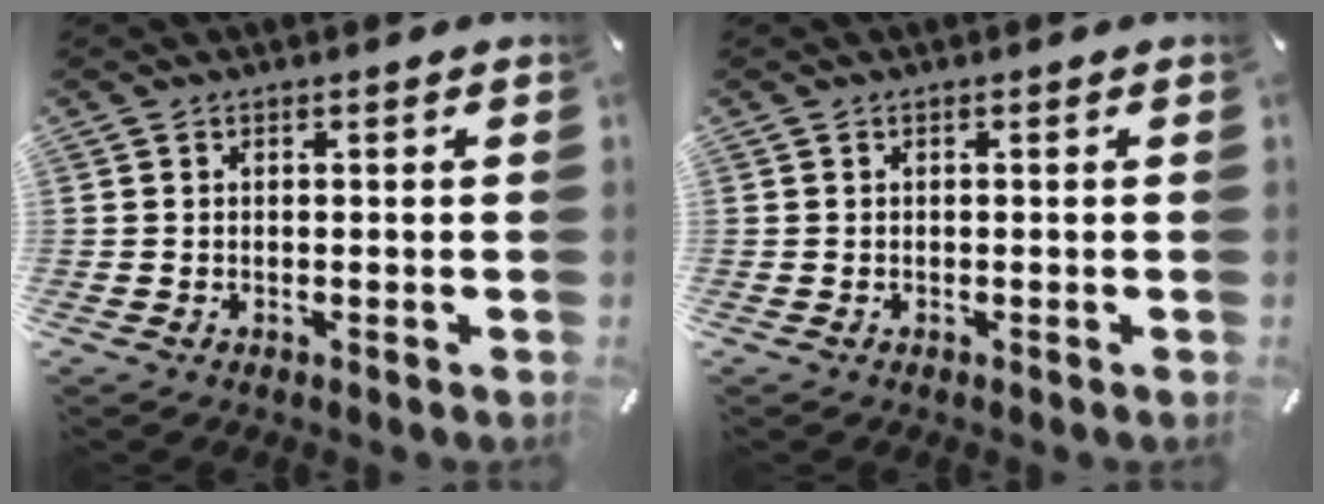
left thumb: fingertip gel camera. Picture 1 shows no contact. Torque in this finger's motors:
{"motor_torque": [0.00, 0.00, -0.01, 0.00, 0.00]}